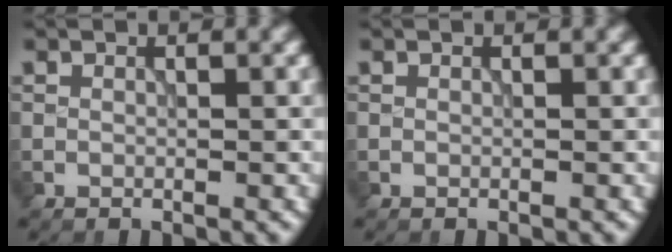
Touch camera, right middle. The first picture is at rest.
{"total": 0.0}